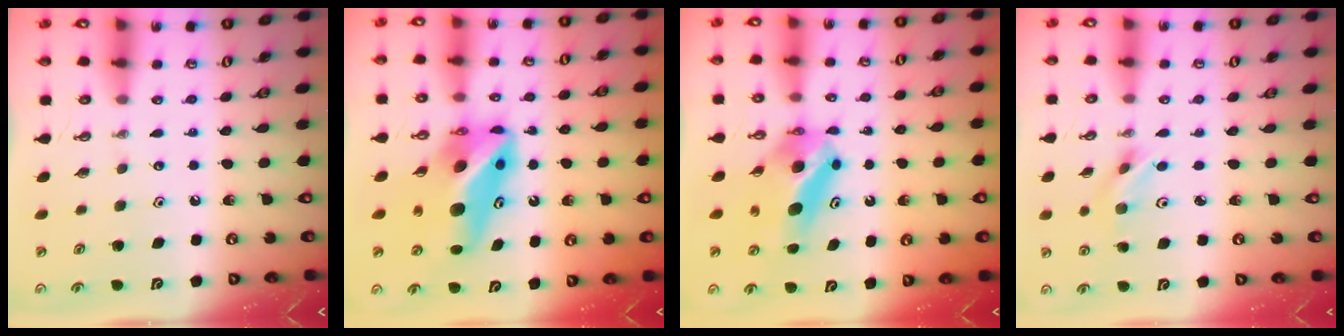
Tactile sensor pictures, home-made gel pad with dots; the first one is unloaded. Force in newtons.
{"total": 12.9, "press": 12.6, "slide": 2.9}
{"total": 6.5, "press": 6.2, "slide": 2.0}
{"total": 3.8, "press": 2.8, "slide": 2.6}